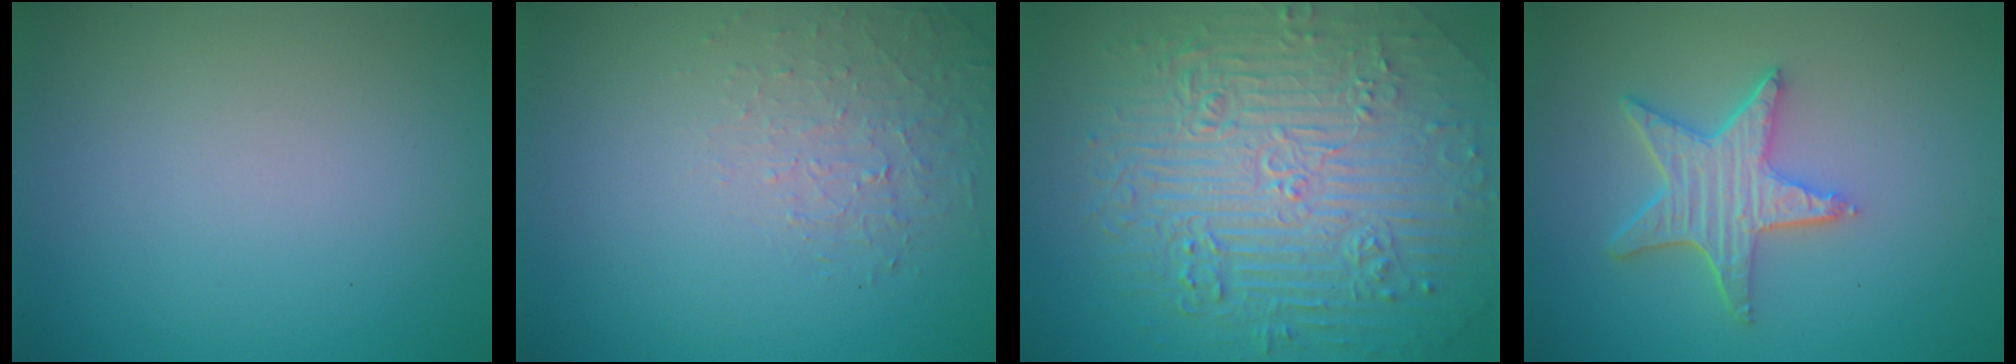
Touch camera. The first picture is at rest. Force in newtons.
{"total": 1.4, "press": 0.6, "slide": 1.3}
{"total": 10.9, "press": 7.3, "slide": 8.2}
{"total": 4.8, "press": 3.9, "slide": 2.8}